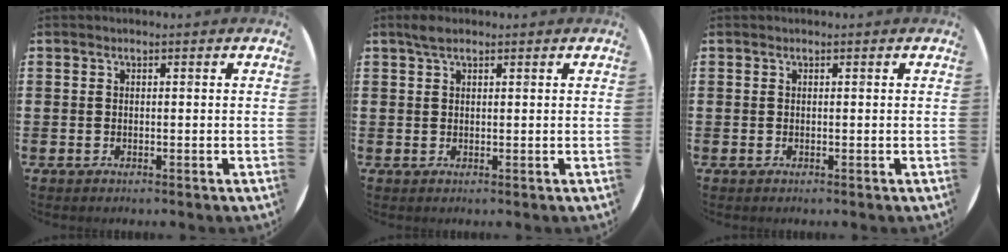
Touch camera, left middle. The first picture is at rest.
{"total": 1.8, "force": [1.3, 0.7, 1.0], "torque": [-0.014, 0.001, 0.021]}
{"total": 0.0}